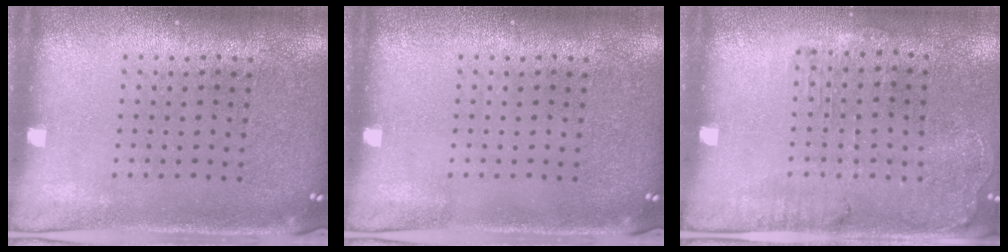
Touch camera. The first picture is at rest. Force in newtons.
{"total": 0.0}
{"total": 1.2, "press": 1.2, "slide": 0.3}